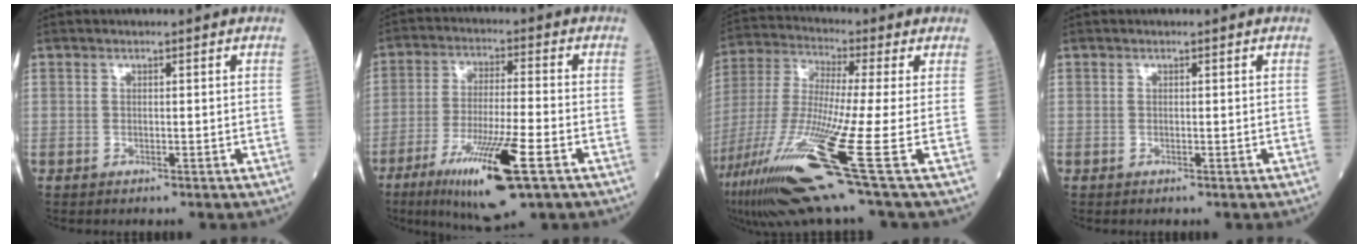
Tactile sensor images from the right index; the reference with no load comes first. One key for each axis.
{"total": 14.9, "fx": -7.2, "fy": 1.4, "fz": 12.9, "tx": -0.241, "ty": -0.035, "tz": -0.121}
{"total": 22.8, "fx": -9.5, "fy": 0.6, "fz": 20.8, "tx": -0.423, "ty": -0.053, "tz": -0.176}
{"total": 0.0}